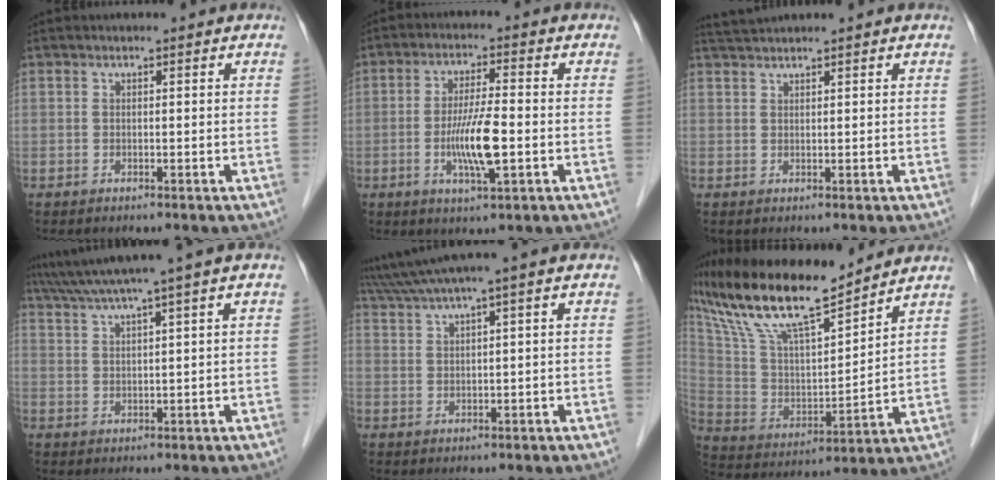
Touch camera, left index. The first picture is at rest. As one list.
[{"total": 7.5, "force": [-1.8, 0.7, 7.2], "torque": [-0.139, -0.008, -0.037]}, {"total": 2.2, "force": [2.1, -0.5, 0.3], "torque": [-0.007, 0.016, 0.045]}, {"total": 6.9, "force": [5.1, -1.7, 4.4], "torque": [-0.076, 0.027, 0.089]}, {"total": 5.1, "force": [3.7, -1.4, 3.3], "torque": [-0.075, 0.022, 0.076]}, {"total": 19.1, "force": [15.3, 2.9, 11.0], "torque": [-0.211, 0.015, 0.285]}]